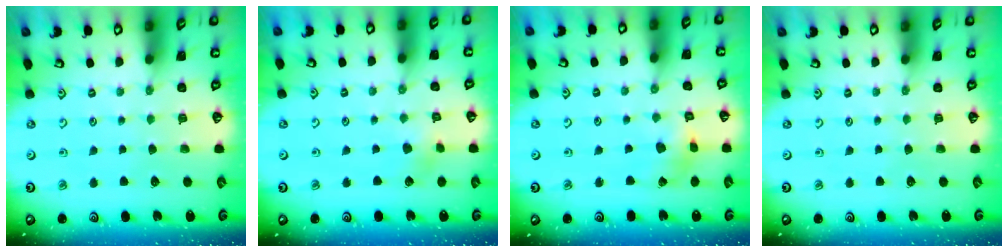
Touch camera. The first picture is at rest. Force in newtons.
{"total": 4.6, "press": 4.6, "slide": 0.4}
{"total": 4.1, "press": 4.1, "slide": 0.5}
{"total": 0.0}